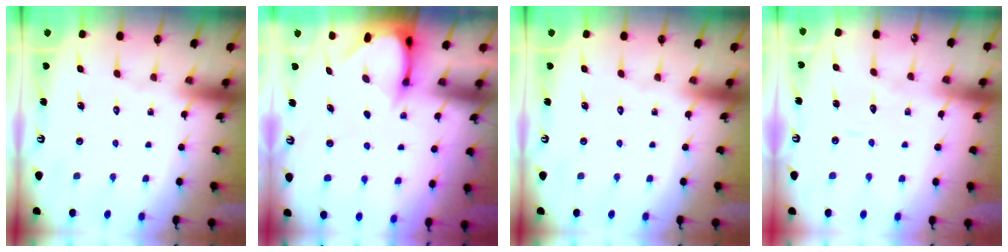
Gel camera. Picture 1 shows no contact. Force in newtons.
{"total": 3.7, "press": 3.7, "slide": 0.3}
{"total": 0.0}
{"total": 6.2, "press": 6.2, "slide": 0.3}